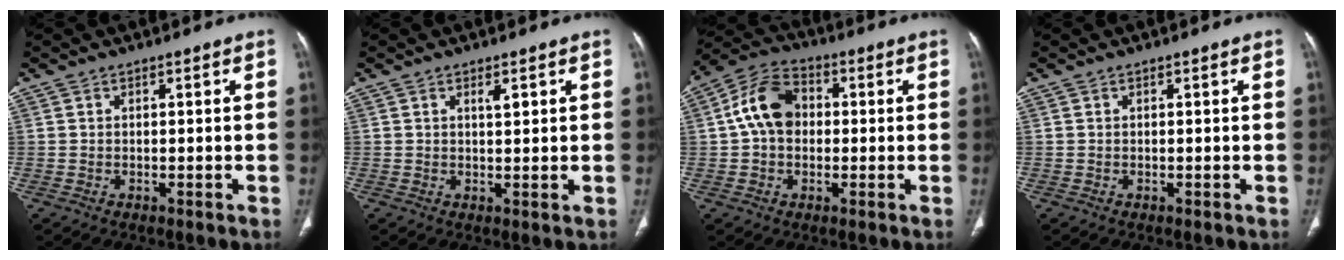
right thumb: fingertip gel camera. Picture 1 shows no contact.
{"total": 2.2, "force": [1.0, 0.4, 1.9], "torque": [-0.032, -0.008, 0.014]}
{"total": 10.1, "force": [0.7, 7.5, 6.7], "torque": [-0.110, 0.027, 0.002]}
{"total": 0.0}